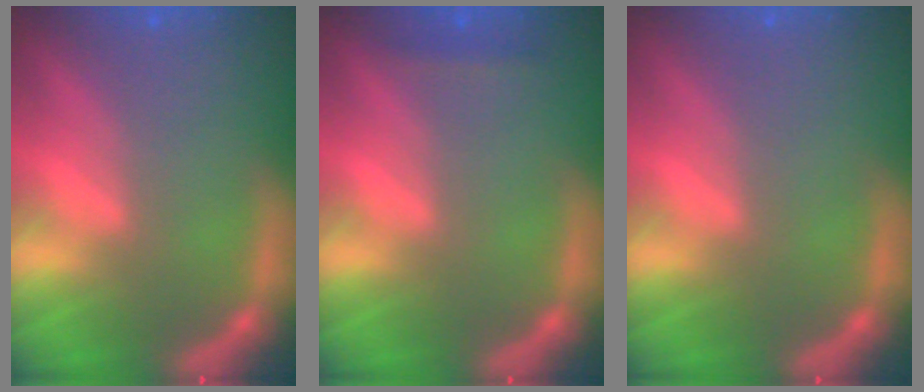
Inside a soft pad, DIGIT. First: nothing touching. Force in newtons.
{"total": 0.9}
{"total": 0.0}